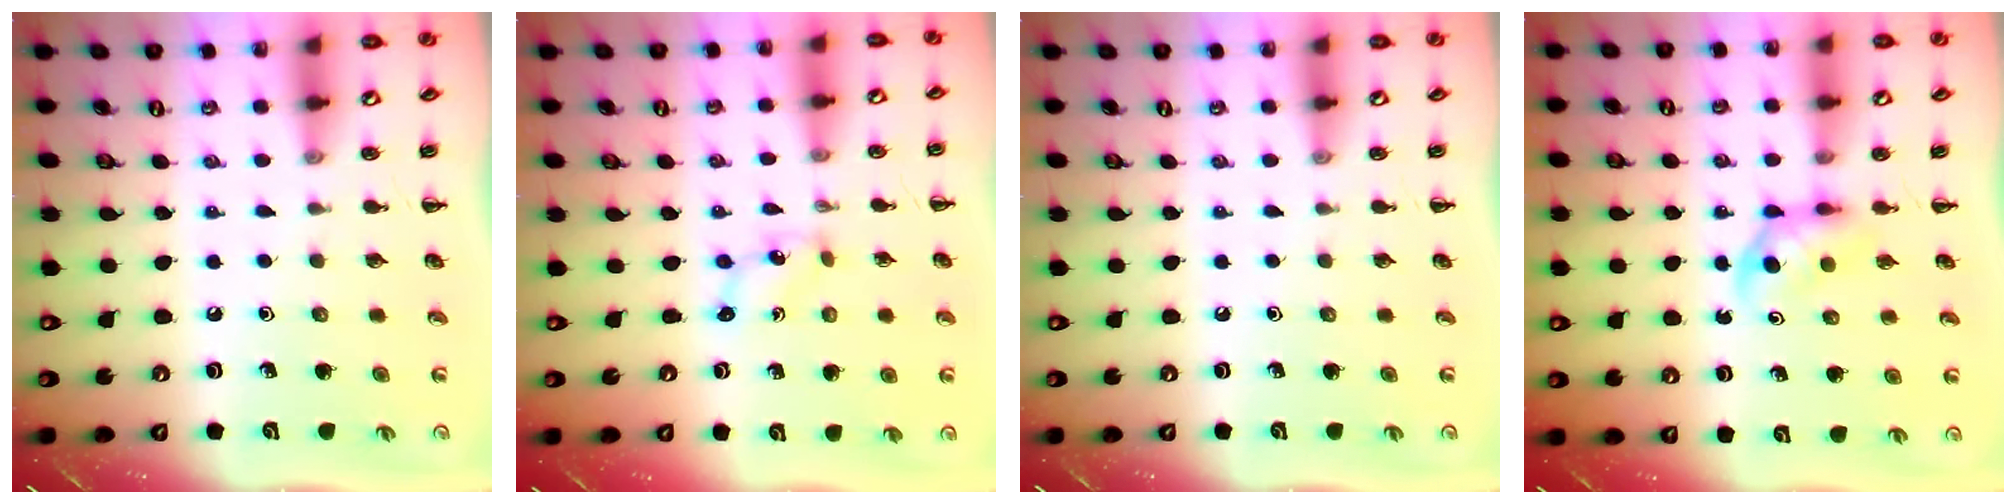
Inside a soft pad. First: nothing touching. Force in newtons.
{"total": 1.0, "press": 0.9, "slide": 0.3}
{"total": 0.0}
{"total": 4.2, "press": 4.0, "slide": 1.2}